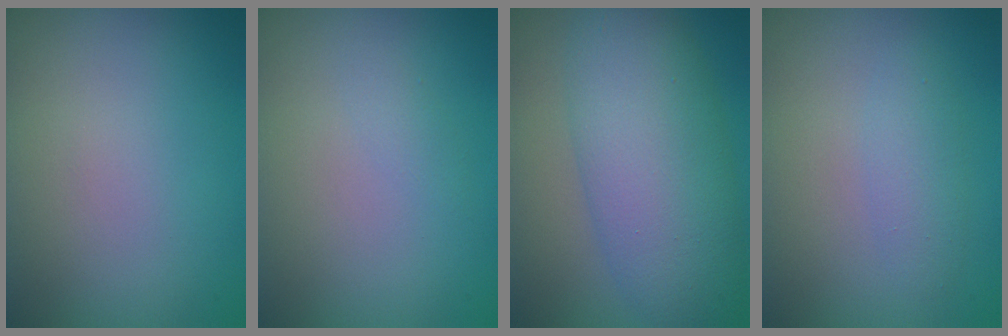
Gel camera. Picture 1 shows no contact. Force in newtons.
{"total": 0.8, "press": 0.8, "slide": 0.0}
{"total": 8.2, "press": 8.1, "slide": 0.2}
{"total": 1.6, "press": 1.6, "slide": 0.0}